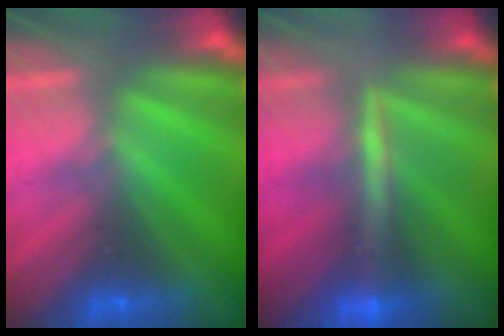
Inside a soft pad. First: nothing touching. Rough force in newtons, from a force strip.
{"total": 2.4}